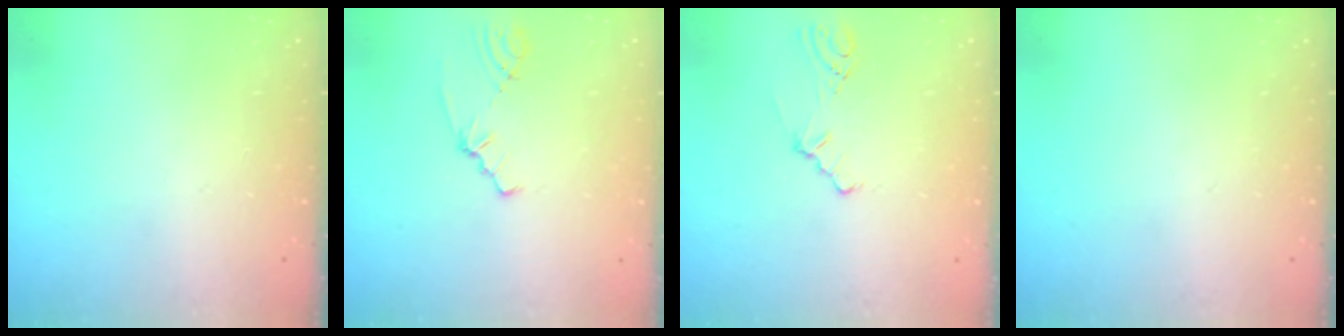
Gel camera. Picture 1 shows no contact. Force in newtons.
{"total": 1.8, "press": 1.8, "slide": 0.2}
{"total": 2.8, "press": 2.8, "slide": 0.7}
{"total": 0.0}